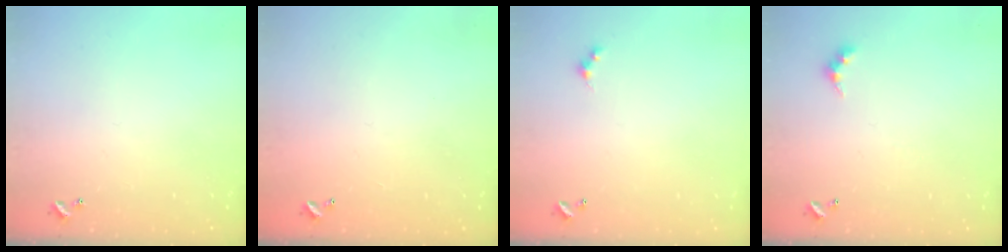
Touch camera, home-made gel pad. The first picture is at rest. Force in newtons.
{"total": 2.8, "press": 2.8, "slide": 0.1}
{"total": 1.5, "press": 1.4, "slide": 0.3}
{"total": 2.4, "press": 2.4, "slide": 0.5}